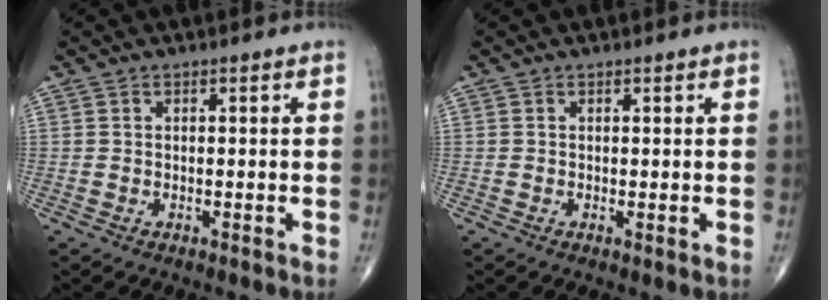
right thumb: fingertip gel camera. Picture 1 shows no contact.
{"total": 0.6, "force": [0.0, 0.1, 0.6], "torque": [-0.013, -0.004, -0.001]}